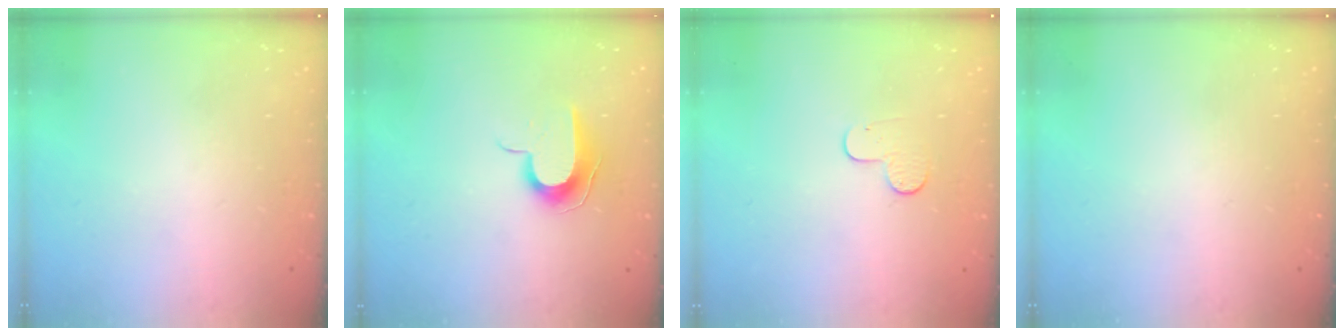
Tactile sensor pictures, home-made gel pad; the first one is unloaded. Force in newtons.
{"total": 8.9, "press": 8.9, "slide": 0.8}
{"total": 5.9, "press": 5.9, "slide": 0.4}
{"total": 0.0}